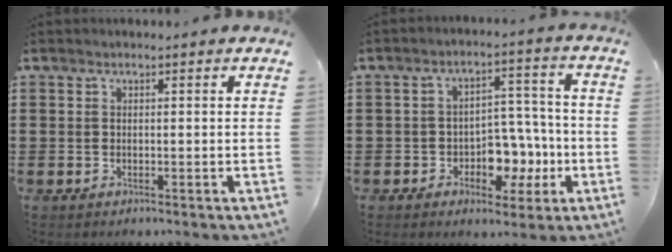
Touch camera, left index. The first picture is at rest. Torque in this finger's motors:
{"motor_torque": [1.37, 0.55, 0.34, 0.10]}